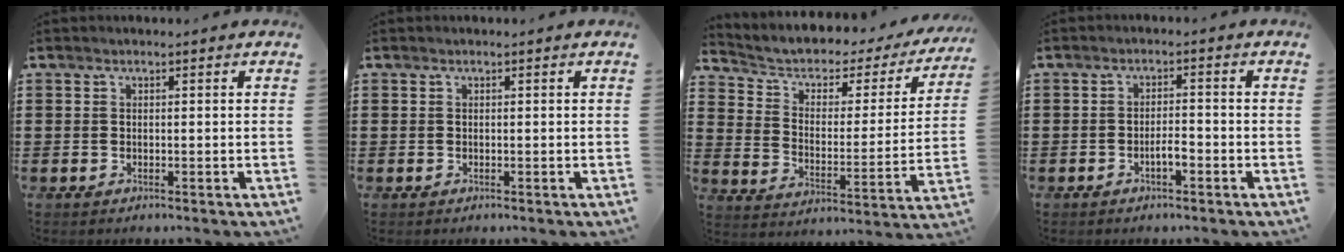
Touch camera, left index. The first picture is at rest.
{"total": 0.0}
{"total": 3.5, "force": [1.8, 2.4, 1.8], "torque": [-0.053, -0.016, 0.021]}
{"total": 2.7, "force": [-1.4, 0.7, 2.1], "torque": [-0.039, 0.006, -0.027]}